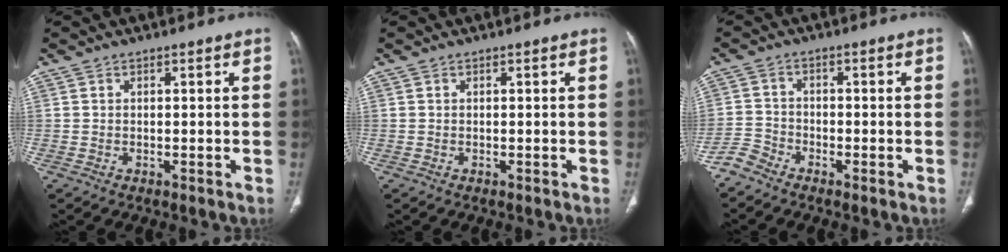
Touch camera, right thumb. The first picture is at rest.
{"total": 0.0}
{"total": 3.0, "force": [-2.9, 0.9, 0.0], "torque": [0.002, -0.003, -0.070]}